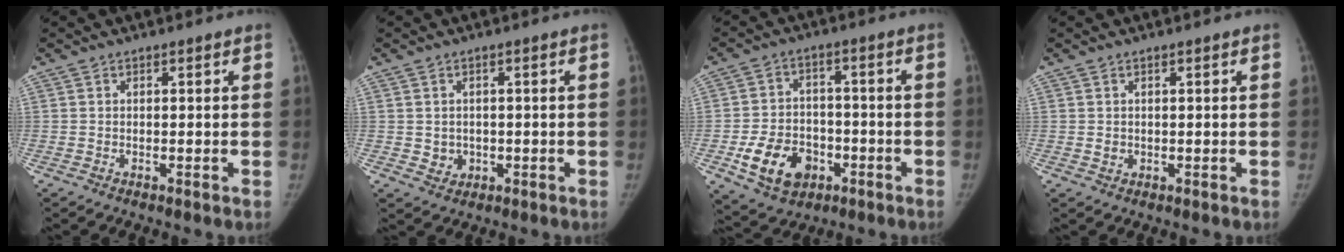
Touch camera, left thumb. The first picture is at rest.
{"total": 2.9, "force": [-0.3, 2.7, 1.1], "torque": [-0.005, 0.001, 0.004]}
{"total": 11.8, "force": [-4.5, 8.8, 6.5], "torque": [-0.086, 0.022, -0.067]}
{"total": 1.1, "force": [0.2, 0.9, 0.6], "torque": [-0.006, -0.001, 0.007]}